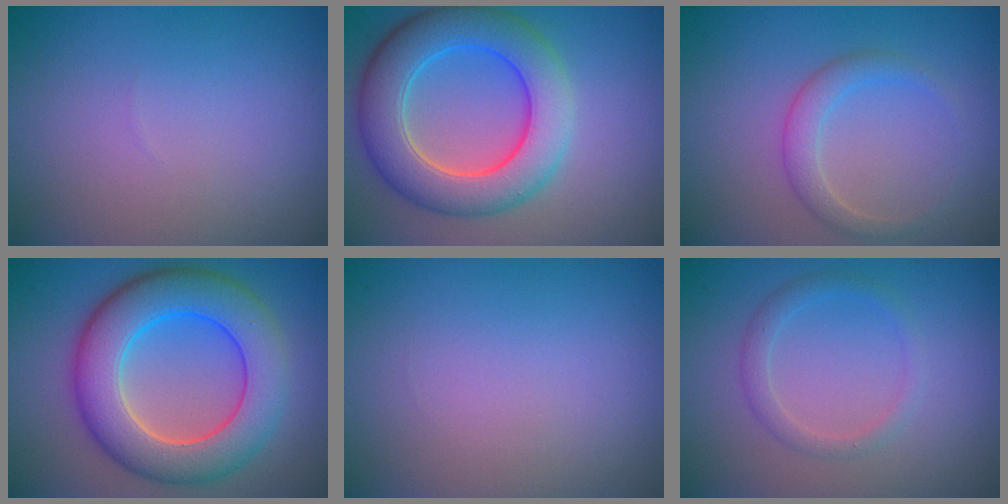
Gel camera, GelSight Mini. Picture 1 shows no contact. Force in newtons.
{"total": 8.4, "press": 8.4, "slide": 0.5}
{"total": 2.2, "press": 2.2, "slide": 0.1}
{"total": 9.2, "press": 9.2, "slide": 0.4}
{"total": 0.0}
{"total": 1.6, "press": 1.6, "slide": 0.1}